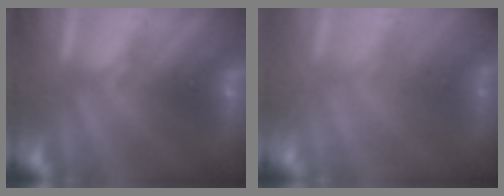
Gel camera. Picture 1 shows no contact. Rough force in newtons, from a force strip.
{"total": 2.8}